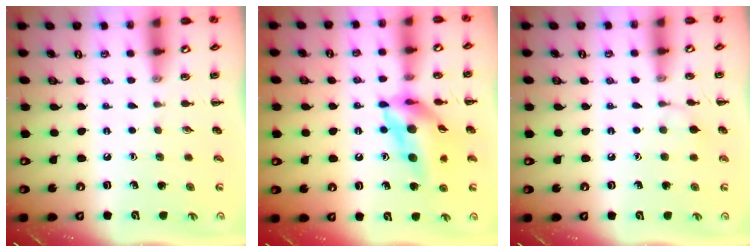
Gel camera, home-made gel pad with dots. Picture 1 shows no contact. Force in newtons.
{"total": 13.5, "press": 12.9, "slide": 4.2}
{"total": 5.3, "press": 5.1, "slide": 1.6}